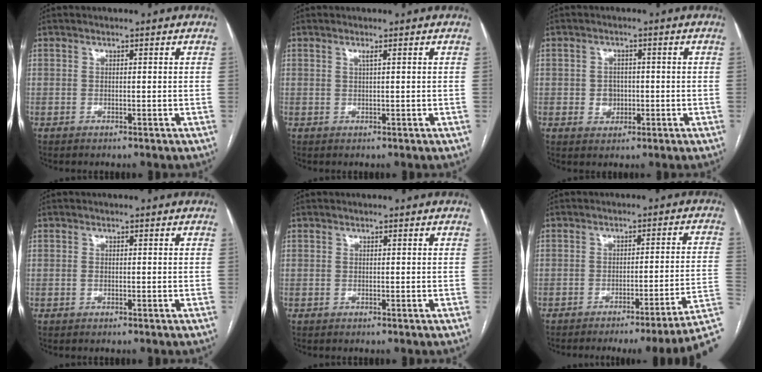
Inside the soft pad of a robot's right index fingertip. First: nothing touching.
{"total": 0.8, "force": [0.4, -0.2, 0.6], "torque": [-0.018, -0.002, 0.010]}
{"total": 3.2, "force": [-0.5, 2.8, 1.5], "torque": [-0.020, 0.006, 0.000]}
{"total": 0.7, "force": [-0.1, 0.5, 0.5], "torque": [-0.012, 0.001, -0.003]}
{"total": 0.0}
{"total": 13.0, "force": [-8.8, -2.0, 9.4], "torque": [-0.072, 0.016, -0.112]}